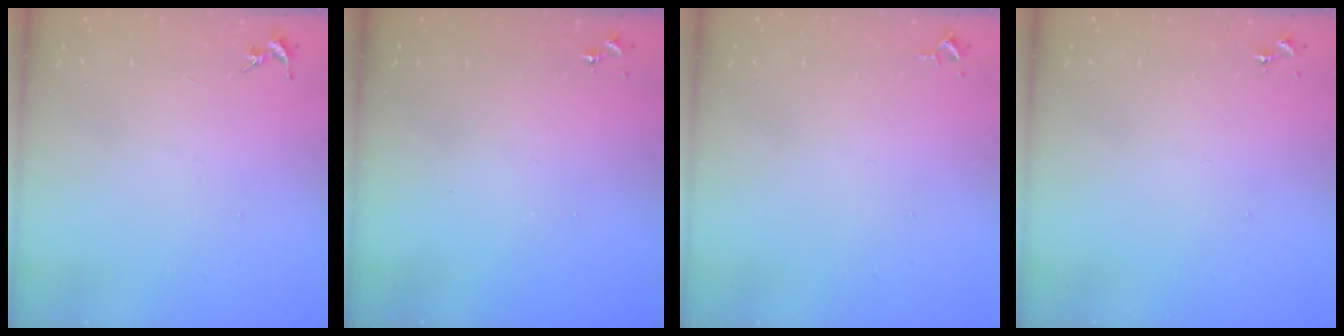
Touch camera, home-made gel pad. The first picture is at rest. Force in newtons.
{"total": 0.0}
{"total": 2.6, "press": 2.6, "slide": 0.4}
{"total": 0.0}